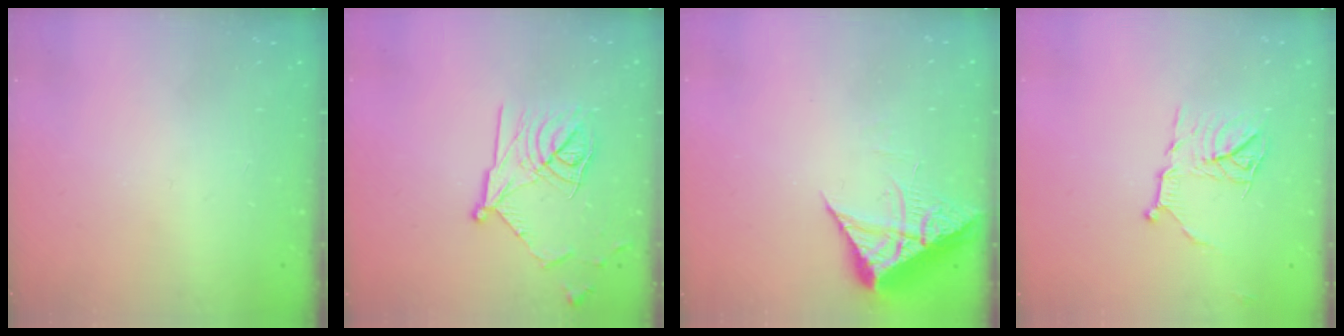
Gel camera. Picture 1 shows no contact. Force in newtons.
{"total": 16.1, "press": 16.1, "slide": 0.6}
{"total": 7.5, "press": 7.5, "slide": 0.8}
{"total": 10.8, "press": 10.8, "slide": 0.4}